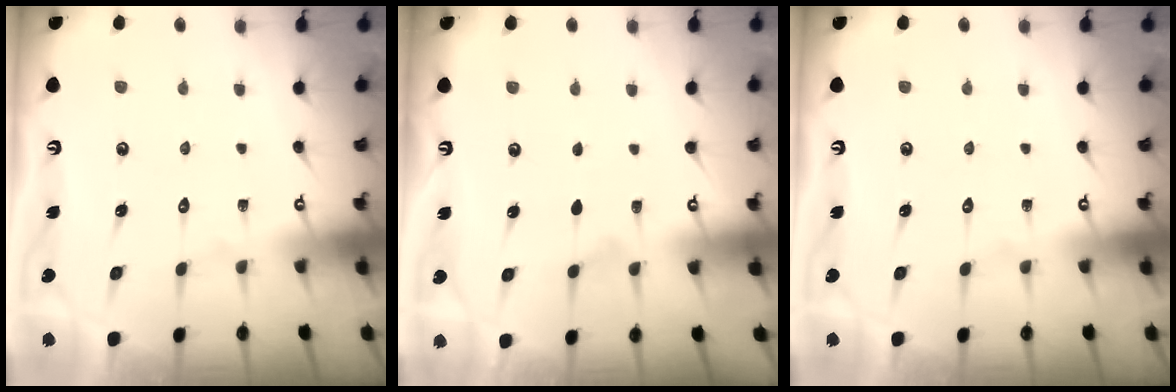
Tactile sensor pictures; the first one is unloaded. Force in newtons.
{"total": 2.7, "press": 2.3, "slide": 1.6}
{"total": 0.0}